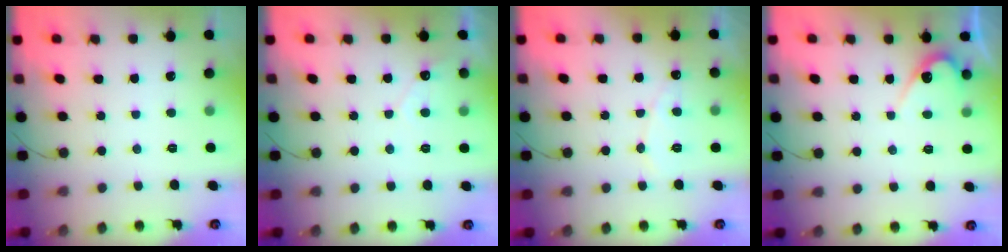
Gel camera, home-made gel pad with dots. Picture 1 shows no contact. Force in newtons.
{"total": 2.7, "press": 2.7, "slide": 0.1}
{"total": 6.4, "press": 6.4, "slide": 0.2}
{"total": 4.9, "press": 4.9, "slide": 0.4}